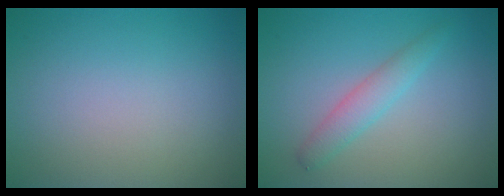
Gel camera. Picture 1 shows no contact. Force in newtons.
{"total": 2.3, "press": 2.3, "slide": 0.1}